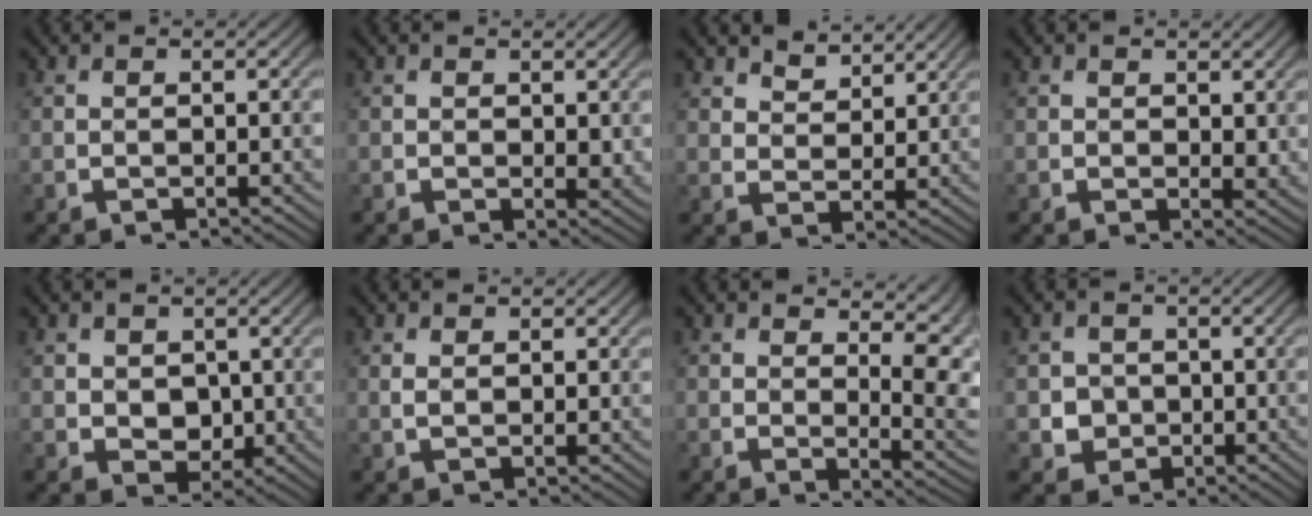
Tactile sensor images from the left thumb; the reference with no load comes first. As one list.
[{"total": 2.2, "force": [1.1, 1.5, 1.2], "torque": [-0.029, -0.004, 0.020]}, {"total": 4.2, "force": [3.4, 2.2, 1.3], "torque": [-0.032, -0.009, 0.061]}, {"total": 2.8, "force": [1.5, 1.8, 1.5], "torque": [-0.036, -0.003, 0.026]}, {"total": 4.2, "force": [0.2, 3.6, 2.2], "torque": [-0.062, -0.001, -0.007]}, {"total": 1.9, "force": [0.5, 1.4, 1.2], "torque": [-0.032, -0.001, 0.006]}, {"total": 9.2, "force": [4.9, 3.8, 6.8], "torque": [-0.103, 0.009, 0.075]}, {"total": 3.2, "force": [-0.6, 3.1, 0.4], "torque": [-0.032, -0.008, -0.017]}]